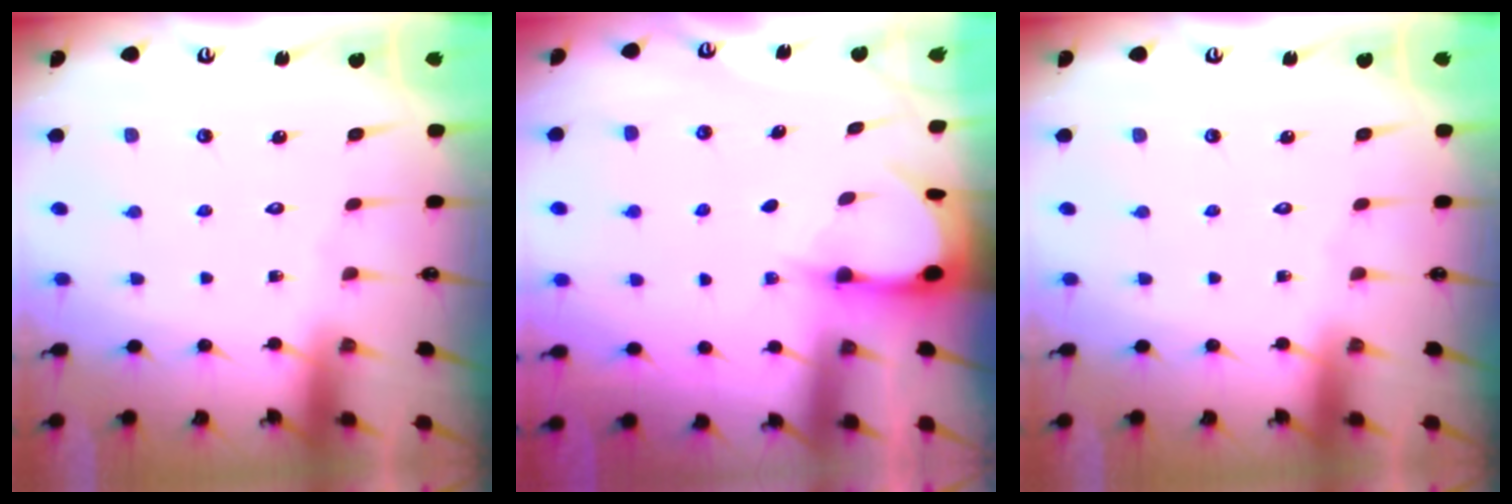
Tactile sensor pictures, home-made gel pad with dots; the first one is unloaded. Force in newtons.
{"total": 3.2, "press": 3.2, "slide": 0.4}
{"total": 0.0}